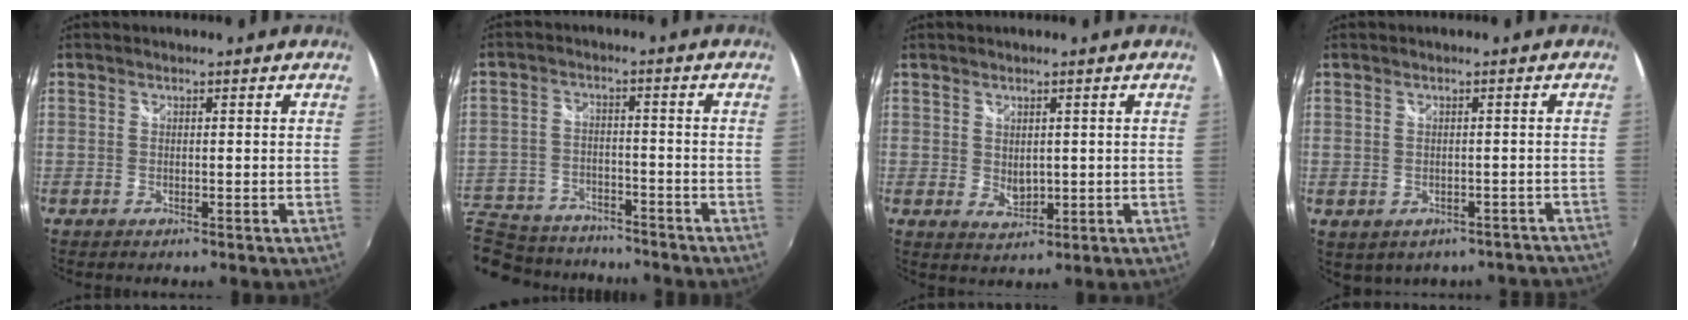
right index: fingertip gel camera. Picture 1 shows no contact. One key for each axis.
{"total": 19.4, "fx": -14.8, "fy": 9.9, "fz": 7.6, "tx": -0.208, "ty": -0.010, "tz": -0.224}
{"total": 3.0, "fx": 0.6, "fy": 2.2, "fz": 1.9, "tx": -0.028, "ty": -0.004, "tz": 0.014}
{"total": 8.1, "fx": -5.4, "fy": 5.2, "fz": 2.8, "tx": -0.058, "ty": 0.000, "tz": -0.042}